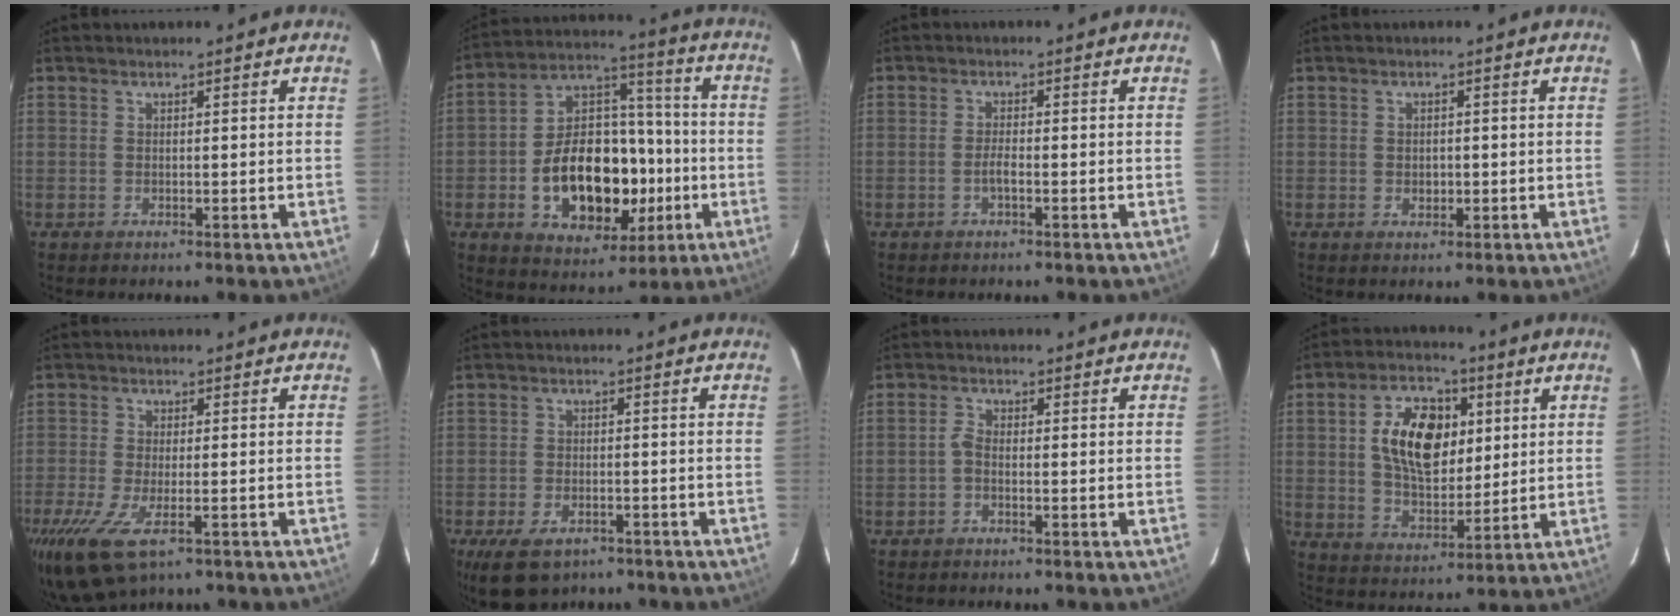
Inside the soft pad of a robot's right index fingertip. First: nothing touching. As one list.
[{"total": 20.4, "force": [-4.8, 13.2, 14.8], "torque": [-0.278, 0.040, -0.058]}, {"total": 1.7, "force": [-0.8, 0.3, 1.5], "torque": [-0.031, 0.002, -0.017]}, {"total": 1.8, "force": [-0.2, 1.6, 0.9], "torque": [-0.012, 0.002, -0.002]}, {"total": 9.8, "force": [-6.1, 3.3, 6.9], "torque": [-0.161, -0.036, -0.107]}, {"total": 9.4, "force": [-6.3, 4.9, 4.9], "torque": [-0.116, -0.014, -0.102]}, {"total": 1.4, "force": [-0.9, 0.5, 1.0], "torque": [-0.026, 0.005, -0.021]}, {"total": 13.8, "force": [3.1, 8.3, 10.5], "torque": [-0.186, 0.019, 0.060]}]